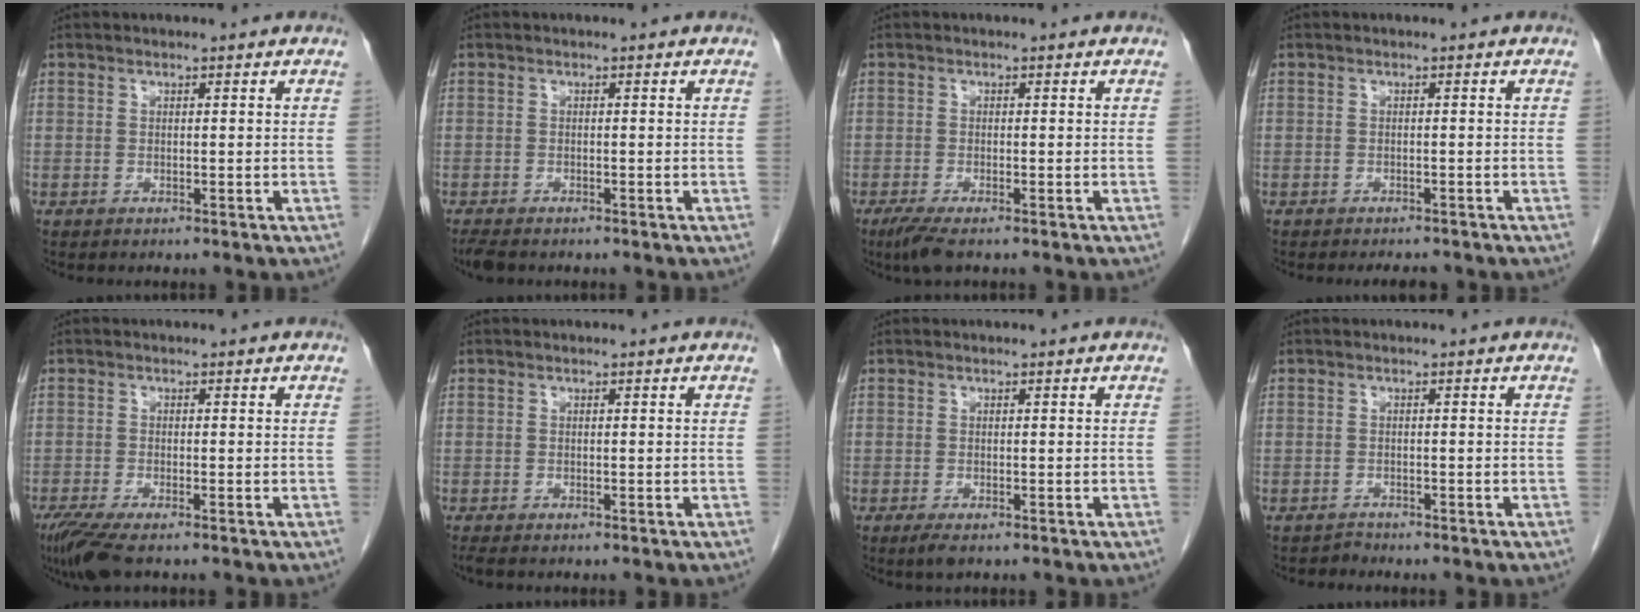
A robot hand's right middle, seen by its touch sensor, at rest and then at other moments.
{"total": 2.7, "force": [-2.2, 0.9, 1.4], "torque": [-0.029, -0.009, -0.034]}
{"total": 3.0, "force": [-2.1, 0.4, 2.1], "torque": [-0.046, -0.010, -0.041]}
{"total": 2.6, "force": [-2.3, 0.7, 0.8], "torque": [-0.013, -0.006, -0.027]}
{"total": 5.0, "force": [-3.6, 0.7, 3.4], "torque": [-0.065, -0.015, -0.065]}
{"total": 1.0, "force": [-0.9, 0.2, 0.4], "torque": [-0.014, -0.005, -0.016]}
{"total": 1.7, "force": [-1.1, 0.4, 1.3], "torque": [-0.025, -0.005, -0.016]}
{"total": 0.8, "force": [-0.7, 0.0, -0.4], "torque": [0.006, -0.005, -0.013]}